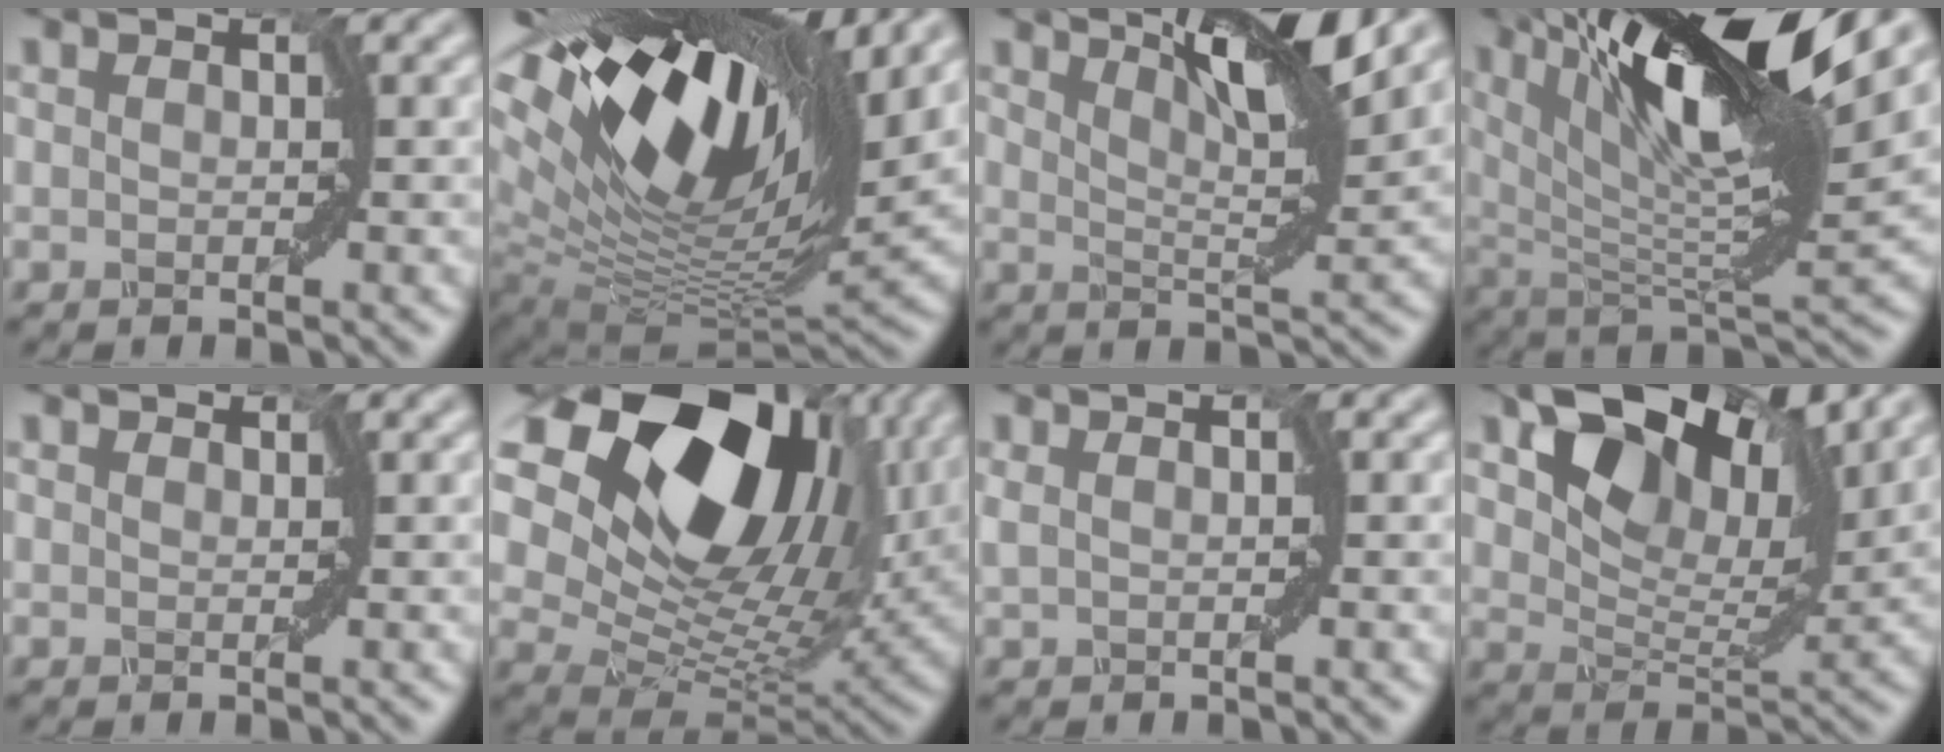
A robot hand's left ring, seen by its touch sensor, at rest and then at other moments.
{"total": 17.0, "force": [8.6, 6.5, 13.2], "torque": [-0.258, 0.039, 0.140]}
{"total": 5.8, "force": [4.0, 0.6, 4.2], "torque": [-0.071, 0.001, 0.069]}
{"total": 14.3, "force": [7.4, 3.2, 11.8], "torque": [-0.202, 0.014, 0.139]}
{"total": 0.6, "force": [0.6, 0.1, -0.1], "torque": [-0.001, 0.000, 0.011]}
{"total": 16.8, "force": [7.7, 10.4, 10.7], "torque": [-0.199, 0.022, 0.138]}
{"total": 1.0, "force": [0.5, 0.4, 0.7], "torque": [-0.019, 0.004, 0.012]}
{"total": 10.6, "force": [6.5, 4.9, 6.7], "torque": [-0.121, 0.008, 0.119]}